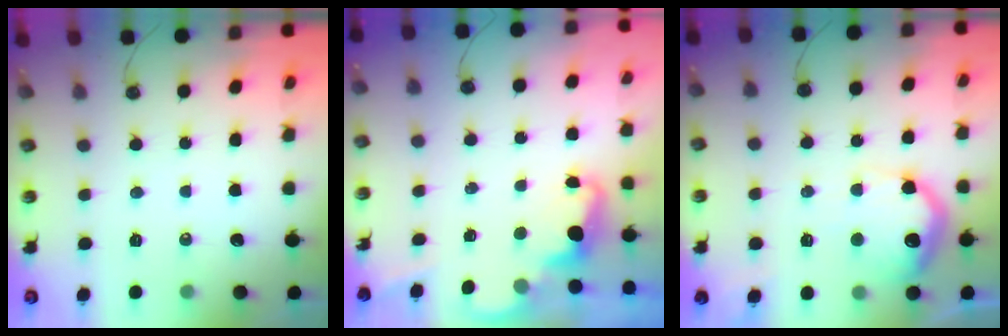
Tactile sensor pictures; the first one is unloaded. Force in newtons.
{"total": 2.4, "press": 2.3, "slide": 0.5}
{"total": 17.2, "press": 17.1, "slide": 1.1}